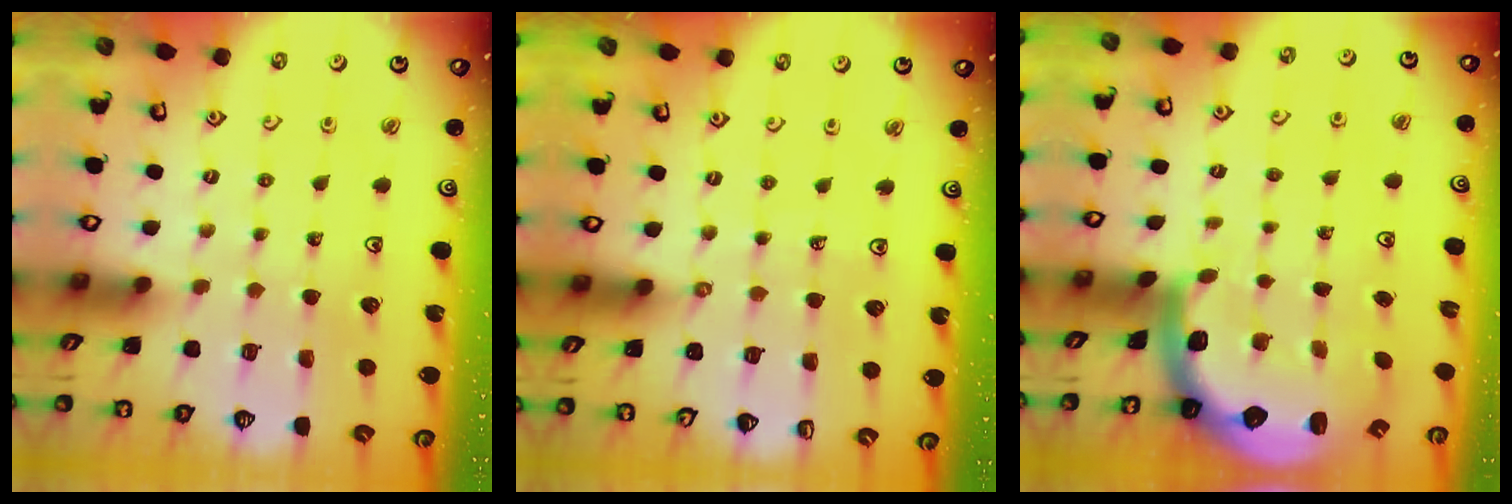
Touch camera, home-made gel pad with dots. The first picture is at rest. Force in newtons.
{"total": 3.4, "press": 3.2, "slide": 1.4}
{"total": 2.9, "press": 2.6, "slide": 1.4}